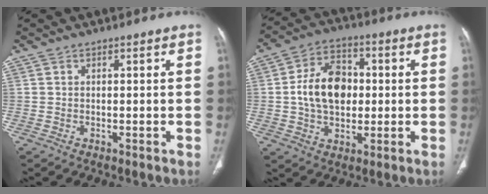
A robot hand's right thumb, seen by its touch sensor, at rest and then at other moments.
{"total": 12.9, "force": [0.4, 9.0, 9.2], "torque": [-0.137, 0.015, 0.005]}